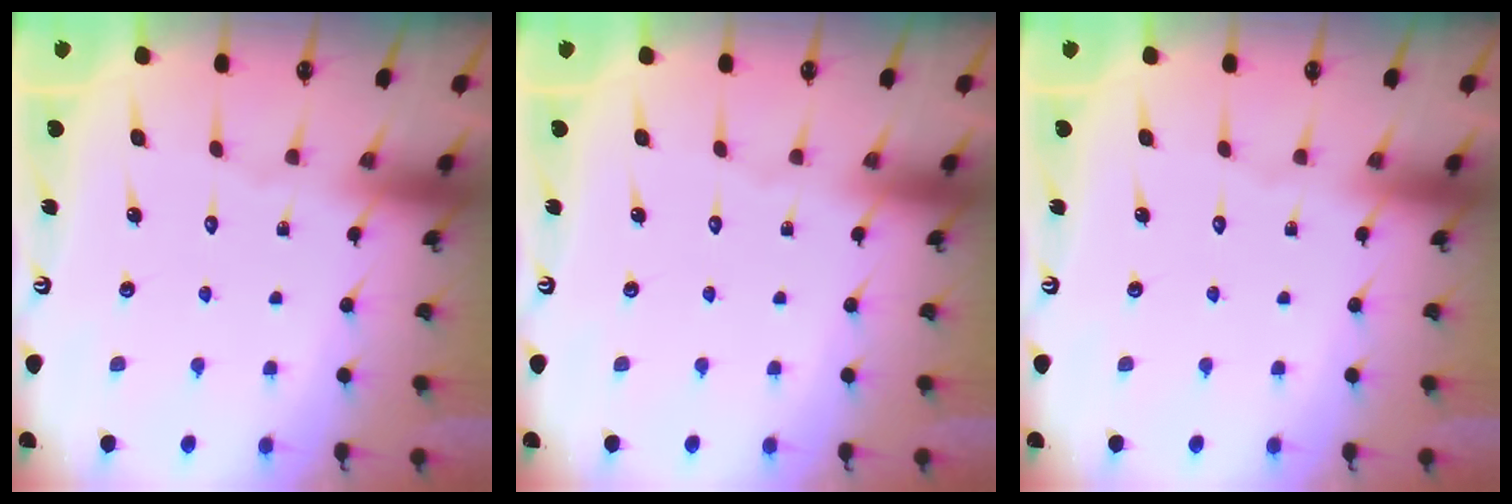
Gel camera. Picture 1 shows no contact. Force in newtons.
{"total": 0.0}
{"total": 0.0}